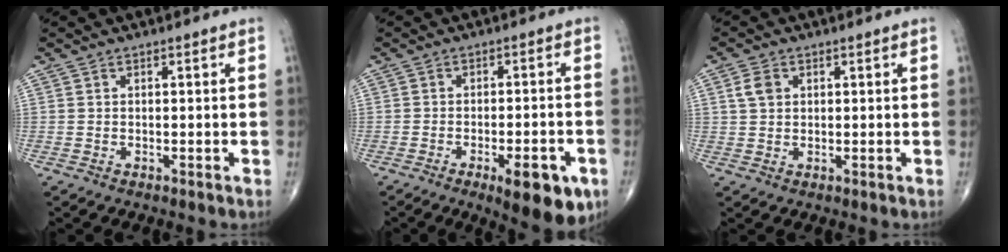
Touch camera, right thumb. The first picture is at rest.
{"total": 10.9, "force": [-5.2, 3.6, 8.9], "torque": [-0.104, 0.011, -0.062]}
{"total": 3.2, "force": [1.1, 2.4, 1.9], "torque": [-0.032, 0.002, 0.023]}